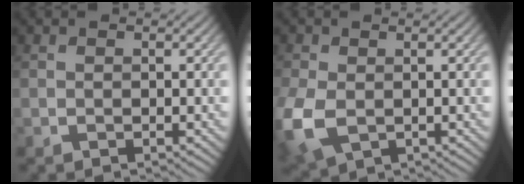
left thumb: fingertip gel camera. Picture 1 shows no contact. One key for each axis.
{"total": 7.2, "fx": -1.5, "fy": 4.8, "fz": 5.1, "tx": -0.163, "ty": -0.021, "tz": -0.027}